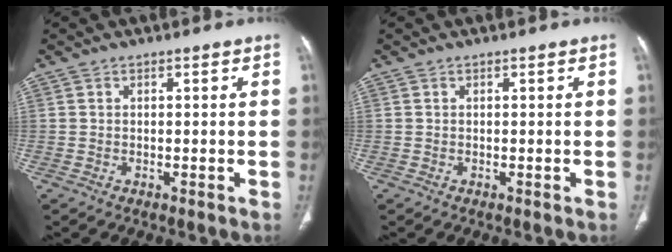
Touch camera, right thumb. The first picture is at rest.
{"total": 0.0}